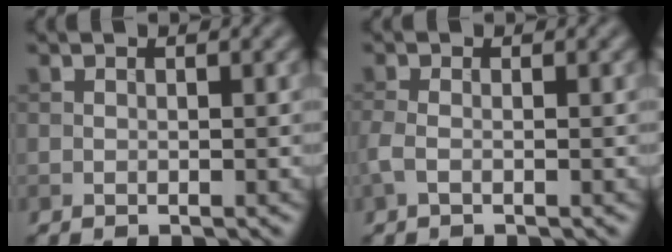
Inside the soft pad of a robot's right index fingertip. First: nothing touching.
{"total": 1.5, "force": [-0.5, 0.5, 1.3], "torque": [-0.034, -0.002, -0.015]}